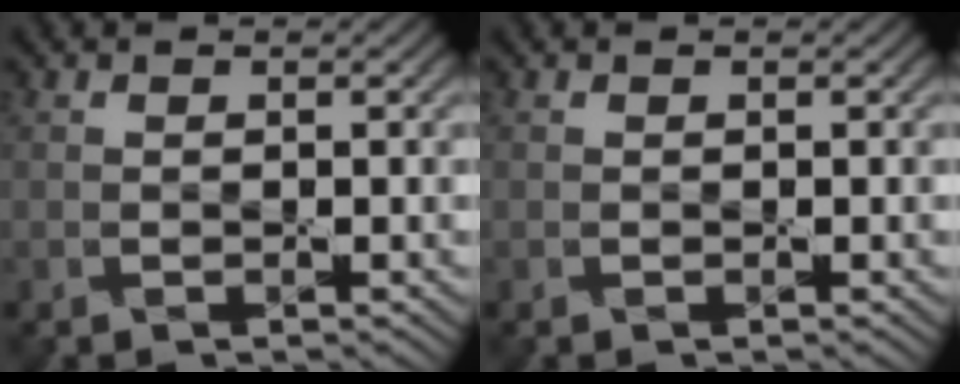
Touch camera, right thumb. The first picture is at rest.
{"total": 0.0}